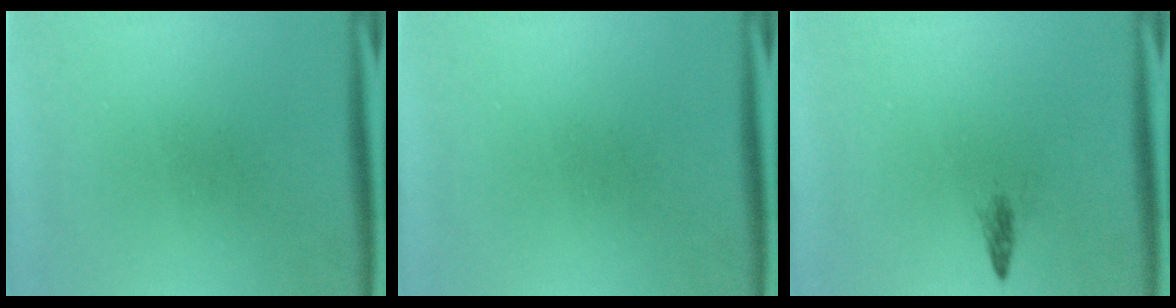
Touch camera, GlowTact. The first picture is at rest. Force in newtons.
{"total": 0.0}
{"total": 1.0}